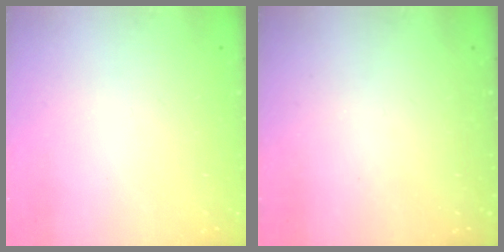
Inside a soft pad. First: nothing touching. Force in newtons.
{"total": 0.0}